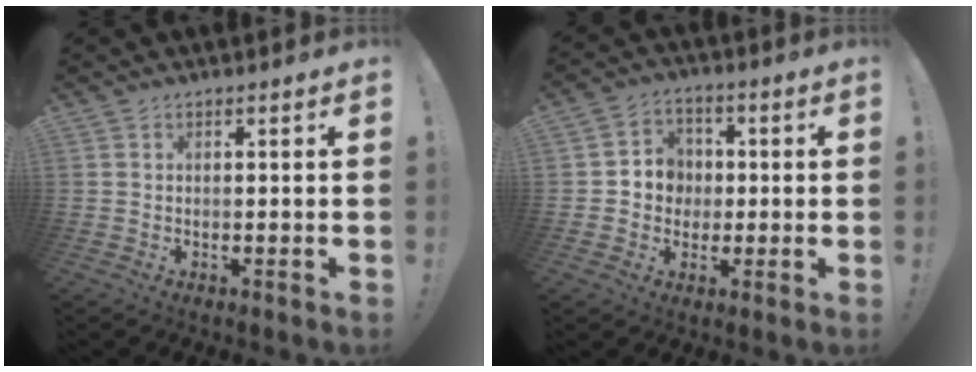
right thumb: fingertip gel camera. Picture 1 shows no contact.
{"total": 7.4, "force": [-0.4, 7.1, 2.0], "torque": [-0.033, 0.008, -0.002]}